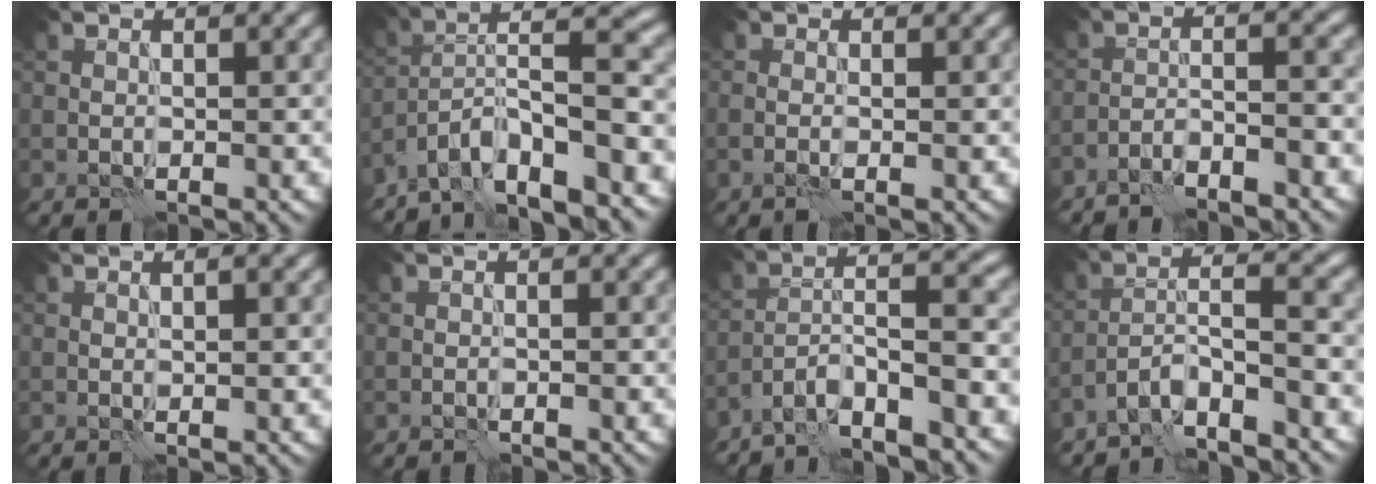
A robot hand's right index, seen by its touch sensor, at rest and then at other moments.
{"total": 11.2, "force": [-7.8, 2.5, 7.6], "torque": [-0.099, 0.017, -0.136]}
{"total": 1.1, "force": [-0.4, 0.2, 1.0], "torque": [-0.018, -0.002, -0.010]}
{"total": 4.0, "force": [-3.2, 0.4, 2.2], "torque": [-0.033, 0.012, -0.063]}
{"total": 0.9, "force": [0.2, 0.1, 0.9], "torque": [-0.013, 0.002, 0.003]}
{"total": 0.7, "force": [-0.6, 0.1, 0.3], "torque": [-0.004, 0.004, -0.012]}
{"total": 7.9, "force": [-5.6, 1.6, 5.4], "torque": [-0.075, 0.015, -0.106]}
{"total": 5.1, "force": [-3.8, 0.9, 3.3], "torque": [-0.056, 0.008, -0.075]}